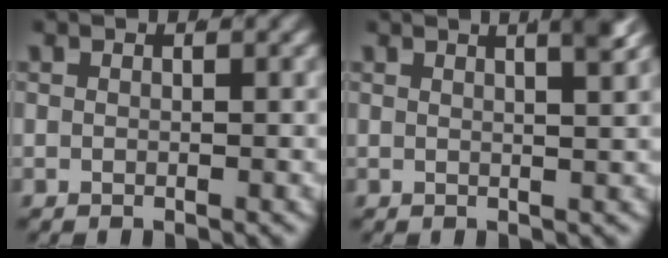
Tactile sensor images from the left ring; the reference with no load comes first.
{"total": 4.7, "force": [2.6, 1.1, 3.8], "torque": [-0.035, 0.013, 0.035]}